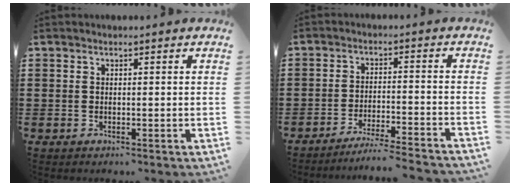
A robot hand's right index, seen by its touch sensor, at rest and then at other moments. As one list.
[{"total": 4.2, "force": [-4.0, -0.6, 1.1], "torque": [-0.020, -0.006, -0.081]}]